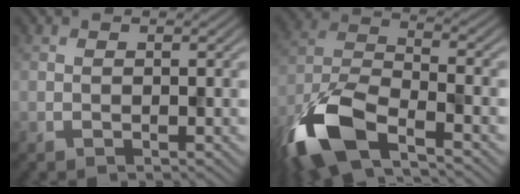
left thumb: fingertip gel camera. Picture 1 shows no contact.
{"total": 12.0, "force": [-7.6, 4.6, 8.2], "torque": [-0.176, -0.015, -0.168]}